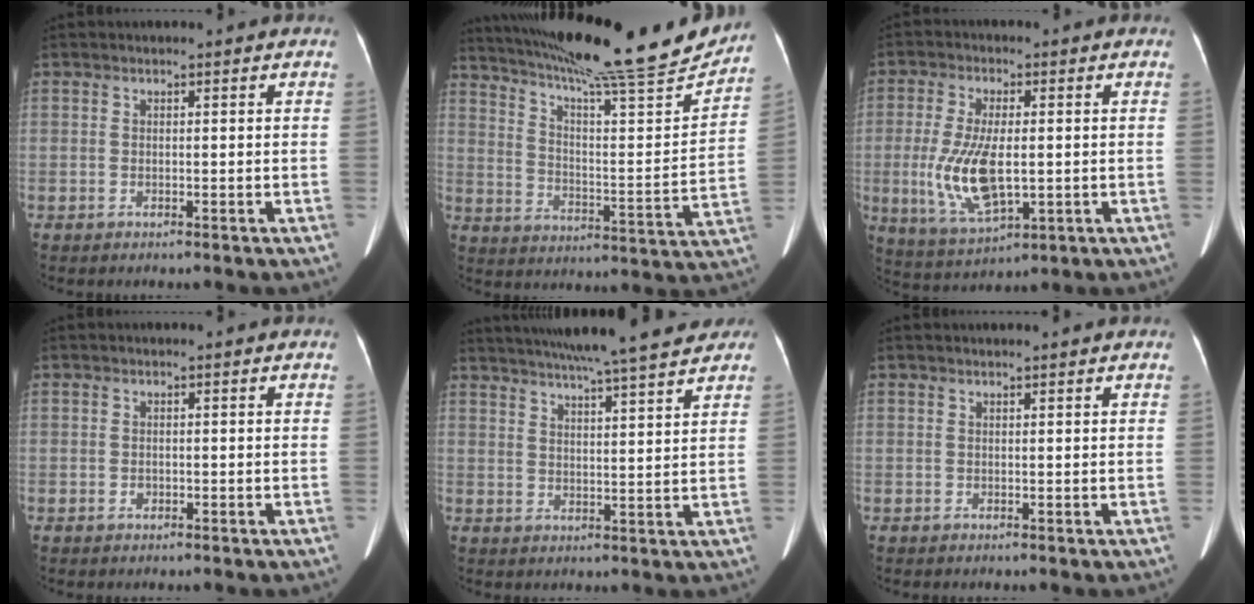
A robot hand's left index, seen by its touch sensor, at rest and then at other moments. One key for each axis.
{"total": 25.4, "fx": 22.3, "fy": 0.8, "fz": 12.1, "tx": -0.204, "ty": -0.035, "tz": 0.317}
{"total": 10.3, "fx": -1.1, "fy": 3.8, "fz": 9.5, "tx": -0.207, "ty": -0.011, "tz": -0.010}
{"total": 0.8, "fx": -0.4, "fy": 0.6, "fz": 0.3, "tx": -0.009, "ty": 0.000, "tz": -0.007}
{"total": 19.0, "fx": 16.6, "fy": 1.4, "fz": 9.1, "tx": -0.150, "ty": 0.021, "tz": 0.224}
{"total": 1.6, "fx": 1.4, "fy": 0.0, "fz": 0.8, "tx": -0.009, "ty": 0.013, "tz": 0.018}